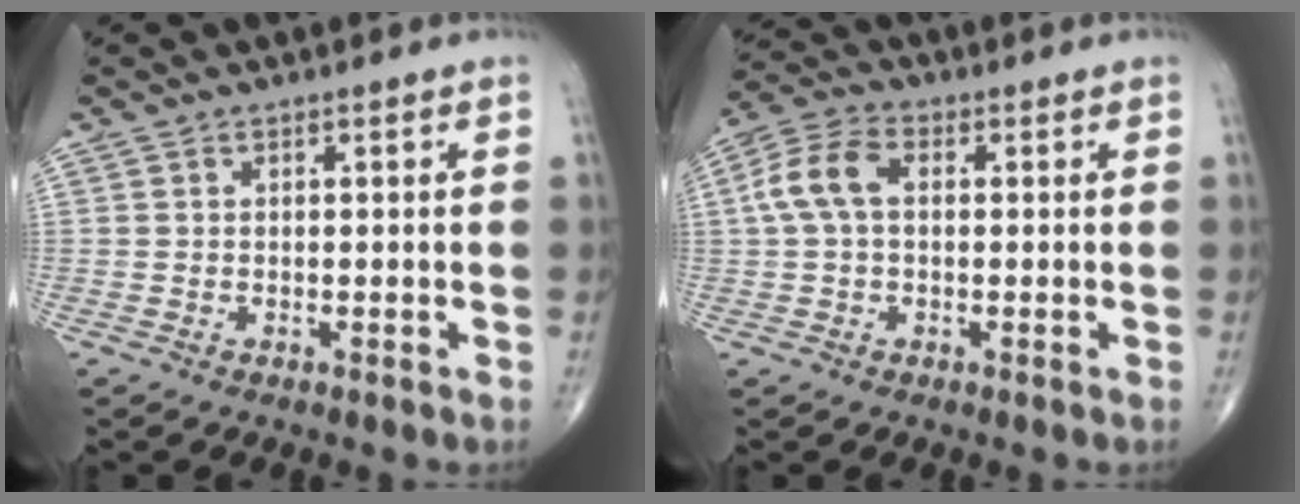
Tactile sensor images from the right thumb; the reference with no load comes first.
{"total": 7.5, "force": [0.9, 4.6, 5.8], "torque": [-0.126, 0.026, 0.013]}